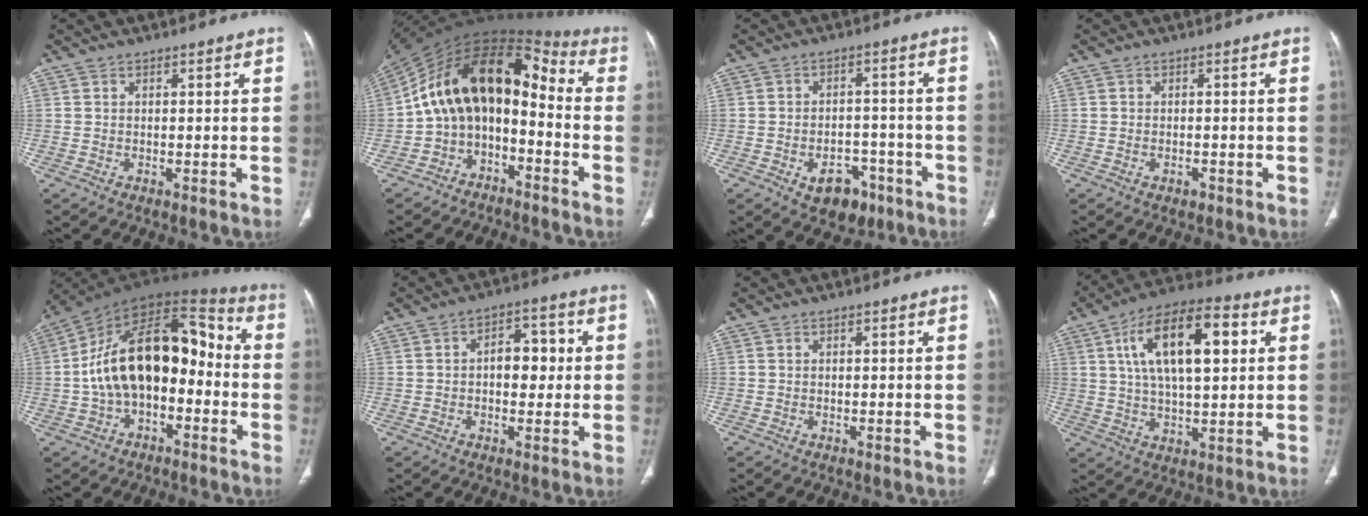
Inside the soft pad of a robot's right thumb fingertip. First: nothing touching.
{"total": 18.2, "force": [-3.3, 11.8, 13.5], "torque": [-0.197, 0.114, -0.062]}
{"total": 8.0, "force": [-4.1, 5.4, 4.2], "torque": [-0.034, 0.032, -0.051]}
{"total": 1.2, "force": [-0.7, 0.7, 0.7], "torque": [-0.014, 0.006, -0.008]}
{"total": 20.4, "force": [-2.2, 12.0, 16.3], "torque": [-0.252, 0.063, -0.044]}
{"total": 7.5, "force": [0.4, 4.7, 5.8], "torque": [-0.055, 0.018, 0.003]}
{"total": 0.0}
{"total": 18.1, "force": [5.1, 7.9, 15.5], "torque": [-0.251, 0.008, 0.081]}